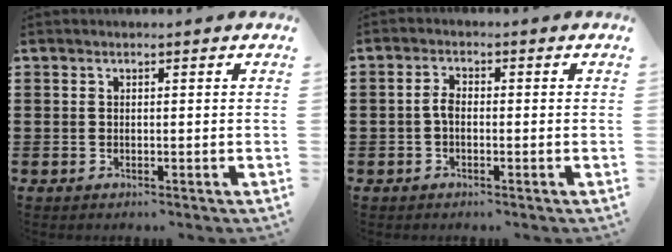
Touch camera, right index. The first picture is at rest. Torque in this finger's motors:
{"motor_torque": [0.49, -0.43, 0.27, 0.06]}